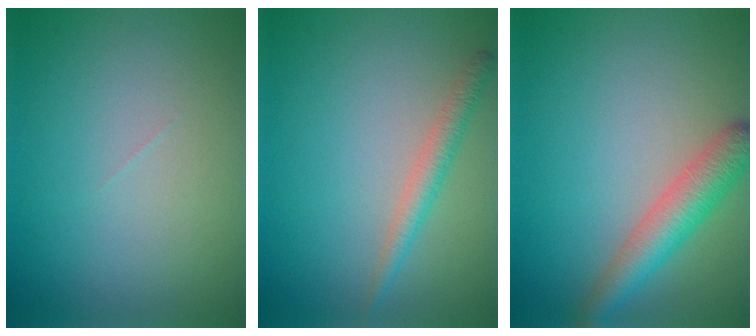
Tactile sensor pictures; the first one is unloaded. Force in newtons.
{"total": 2.0, "press": 2.0, "slide": 0.0}
{"total": 4.3, "press": 4.3, "slide": 0.1}